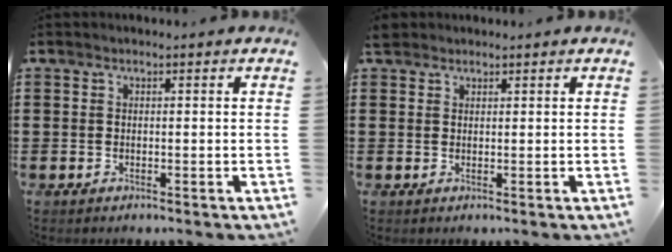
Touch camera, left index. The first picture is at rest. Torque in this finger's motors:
{"motor_torque": [0.33, -0.32, 0.00, 0.00]}